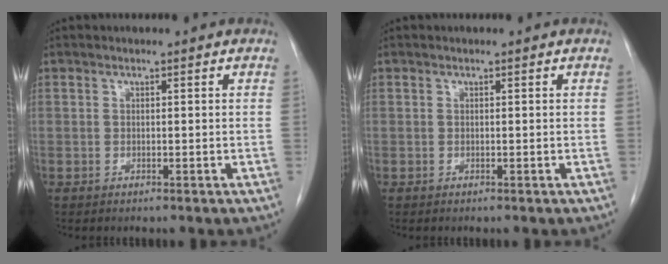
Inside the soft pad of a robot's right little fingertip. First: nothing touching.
{"total": 0.0}